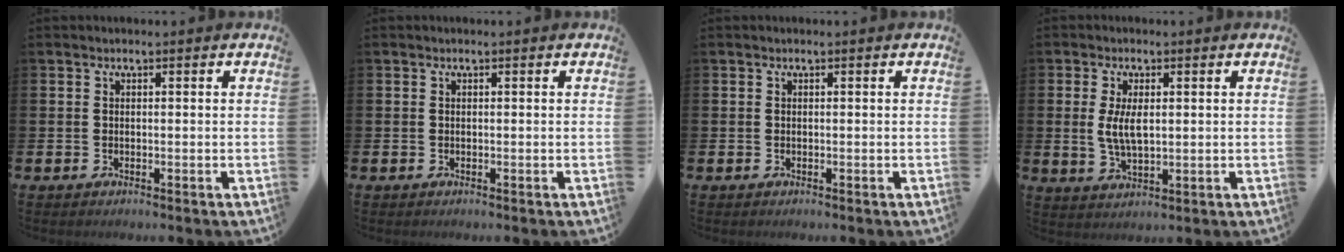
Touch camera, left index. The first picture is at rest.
{"total": 0.0}
{"total": 0.0}
{"total": 4.5, "force": [0.9, 2.0, 3.9], "torque": [-0.068, 0.001, 0.013]}